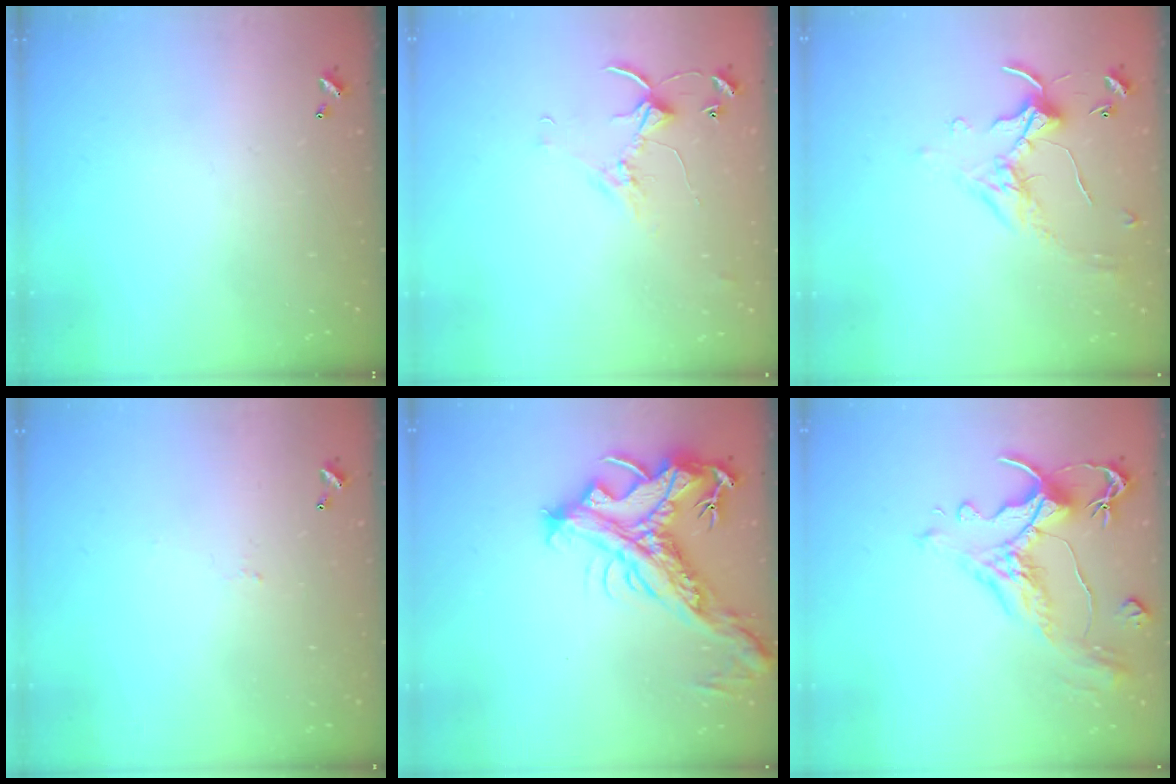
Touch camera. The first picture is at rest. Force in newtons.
{"total": 2.8, "press": 2.8, "slide": 0.4}
{"total": 0.0}
{"total": 1.7, "press": 1.6, "slide": 0.3}
{"total": 9.3, "press": 9.1, "slide": 2.0}
{"total": 1.6, "press": 0.0, "slide": 1.6}